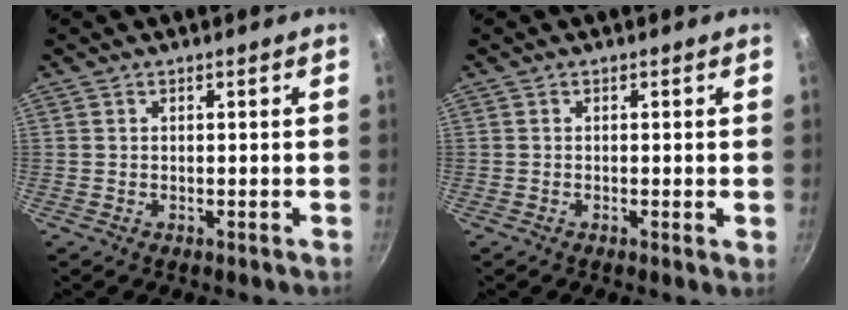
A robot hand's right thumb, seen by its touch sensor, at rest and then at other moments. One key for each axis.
{"total": 0.7, "fx": -0.1, "fy": 0.0, "fz": 0.7, "tx": -0.009, "ty": -0.003, "tz": -0.006}